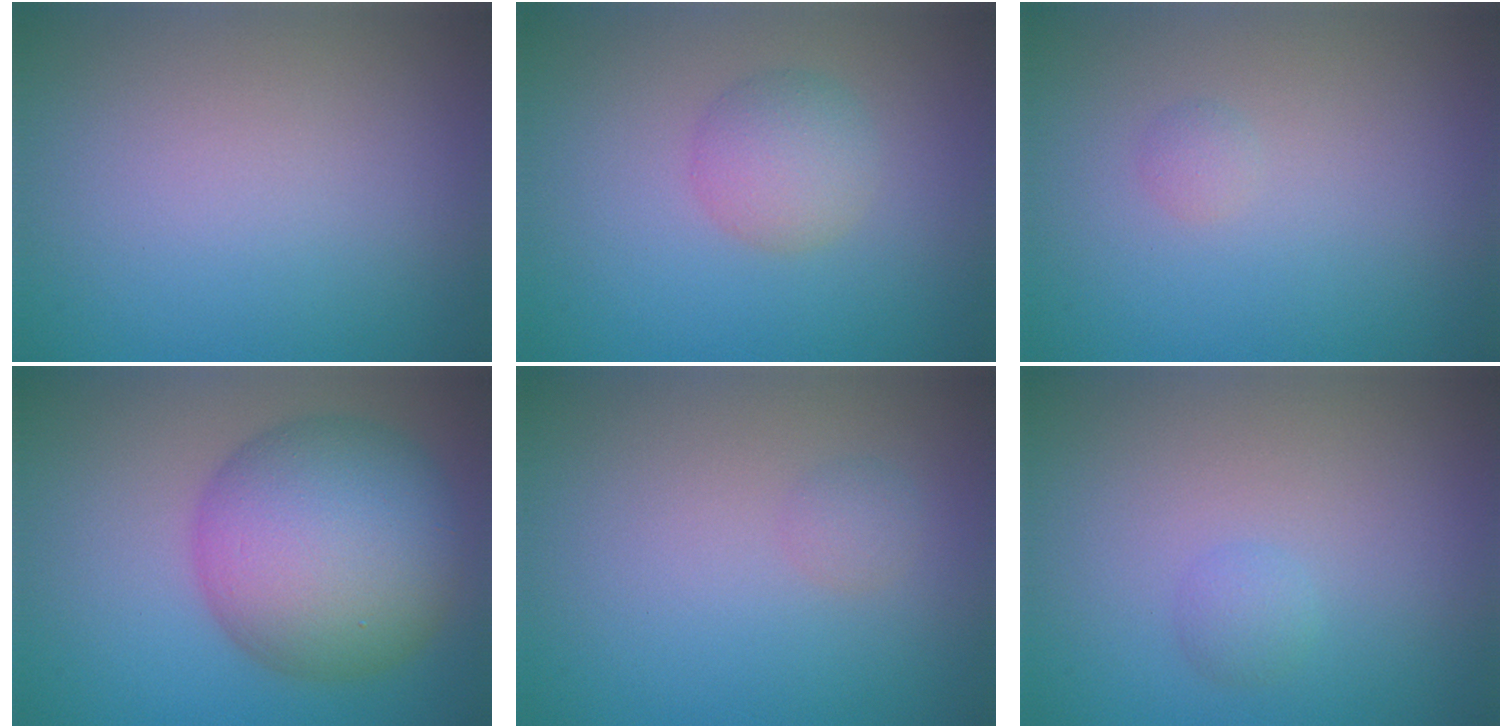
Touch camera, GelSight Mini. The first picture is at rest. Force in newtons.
{"total": 2.8, "press": 2.8, "slide": 0.1}
{"total": 0.6, "press": 0.6, "slide": 0.0}
{"total": 11.6, "press": 11.6, "slide": 0.3}
{"total": 1.0, "press": 1.0, "slide": 0.0}
{"total": 1.1, "press": 1.1, "slide": 0.1}